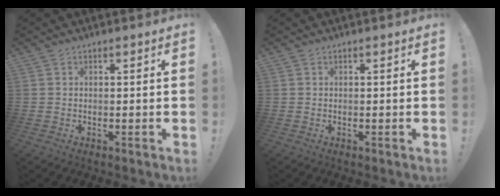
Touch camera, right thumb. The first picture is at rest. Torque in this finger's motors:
{"motor_torque": [0.00, 0.00, -0.09, 0.09, 0.00]}